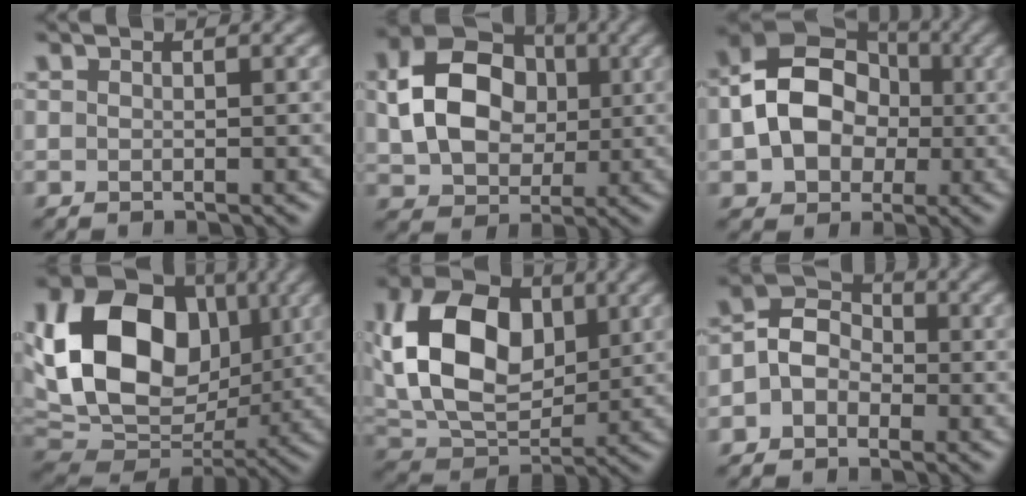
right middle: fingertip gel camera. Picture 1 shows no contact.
{"total": 9.0, "force": [0.9, 6.8, 5.8], "torque": [-0.119, 0.008, 0.014]}
{"total": 9.7, "force": [-0.5, 7.5, 6.1], "torque": [-0.103, 0.012, -0.023]}
{"total": 15.2, "force": [2.5, 11.2, 10.0], "torque": [-0.199, 0.013, 0.041]}
{"total": 10.9, "force": [2.2, 7.2, 7.9], "torque": [-0.153, 0.011, 0.030]}
{"total": 3.6, "force": [-0.8, 2.8, 2.1], "torque": [-0.031, 0.010, -0.026]}